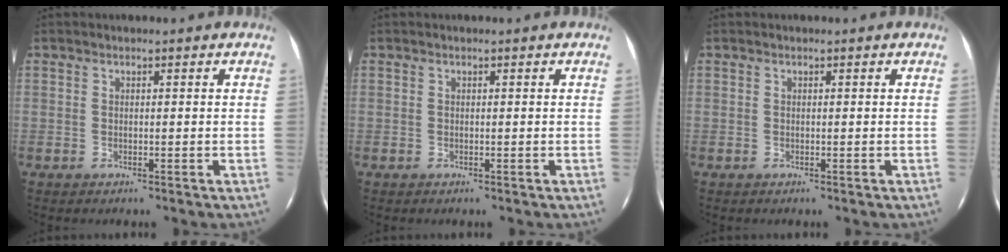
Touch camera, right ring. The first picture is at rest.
{"total": 0.0}
{"total": 0.0}